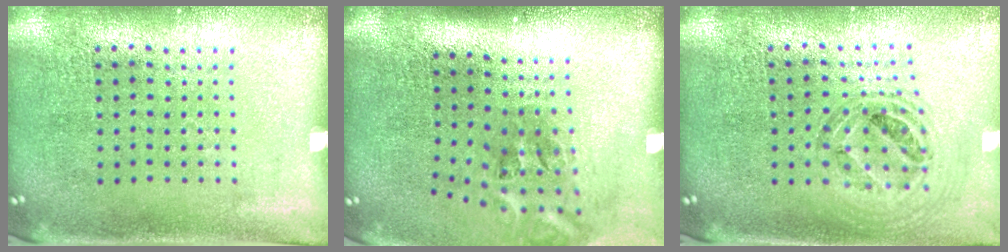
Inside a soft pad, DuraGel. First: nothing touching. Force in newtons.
{"total": 2.3, "press": 1.4, "slide": 1.8}
{"total": 0.9, "press": 0.9, "slide": 0.0}